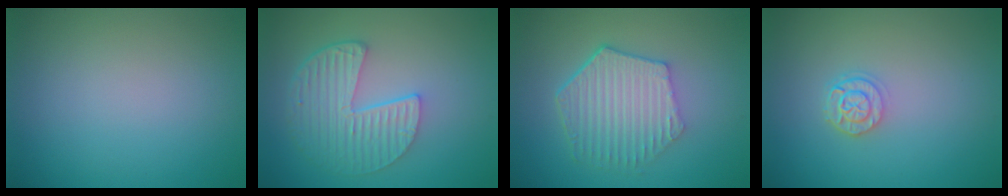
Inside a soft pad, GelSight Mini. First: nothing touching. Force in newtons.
{"total": 5.3, "press": 4.0, "slide": 3.5}
{"total": 5.7, "press": 4.3, "slide": 3.8}
{"total": 2.2, "press": 1.8, "slide": 1.2}